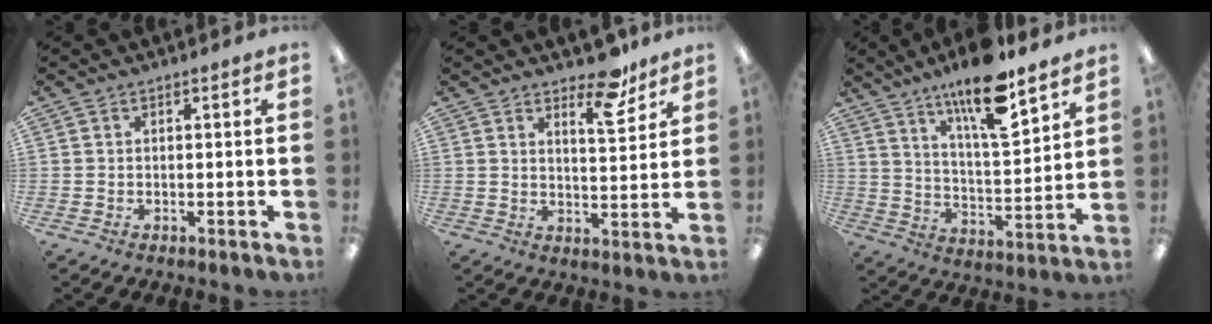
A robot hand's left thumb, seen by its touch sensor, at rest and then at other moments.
{"total": 10.0, "force": [7.2, 3.8, 5.6], "torque": [-0.057, -0.047, 0.119]}
{"total": 15.8, "force": [11.7, 3.9, 9.9], "torque": [-0.166, -0.069, 0.193]}